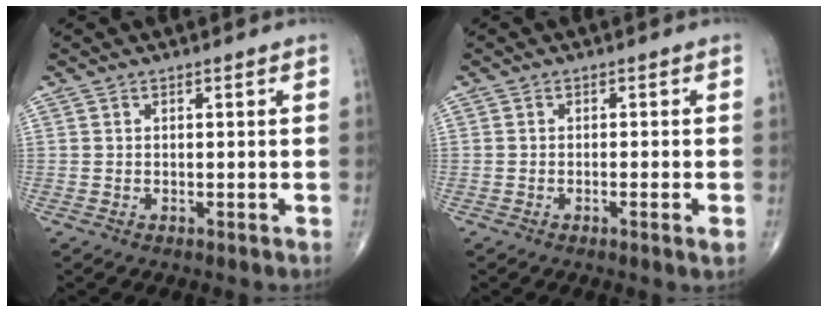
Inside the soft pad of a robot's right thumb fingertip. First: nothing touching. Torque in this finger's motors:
{"motor_torque": [-0.07, 0.06, -0.07, -0.06, -0.01]}